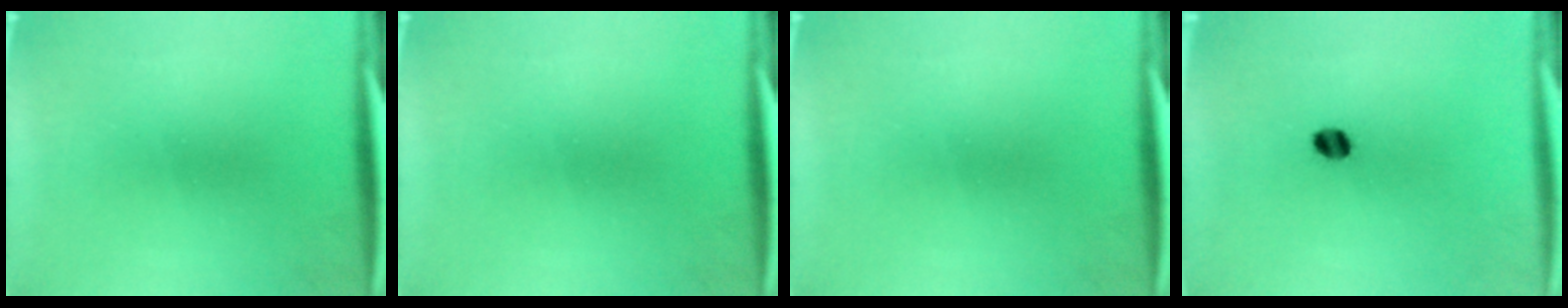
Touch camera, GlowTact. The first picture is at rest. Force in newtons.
{"total": 0.0}
{"total": 0.0}
{"total": 2.8}